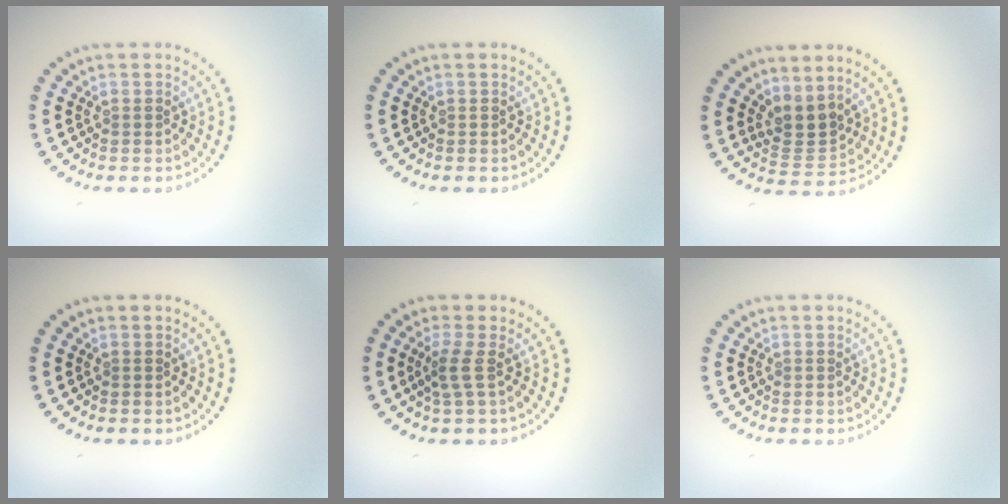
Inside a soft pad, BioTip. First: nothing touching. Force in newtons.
{"total": 0.0}
{"total": 2.8, "press": 2.1, "slide": 1.9}
{"total": 0.0}
{"total": 1.8, "press": 1.2, "slide": 1.3}
{"total": 0.0}